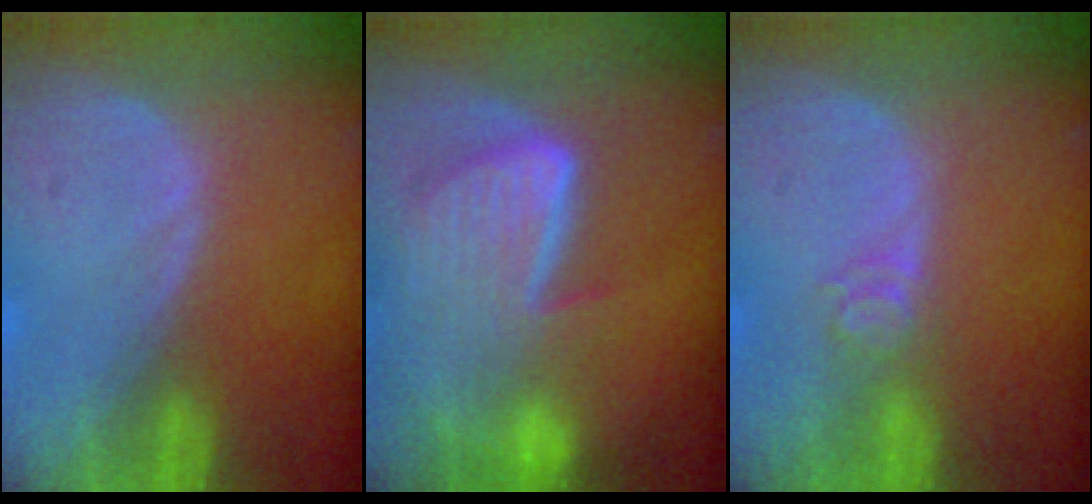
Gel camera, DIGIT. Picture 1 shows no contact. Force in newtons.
{"total": 9.3, "press": 8.1, "slide": 4.6}
{"total": 3.0, "press": 2.5, "slide": 1.7}